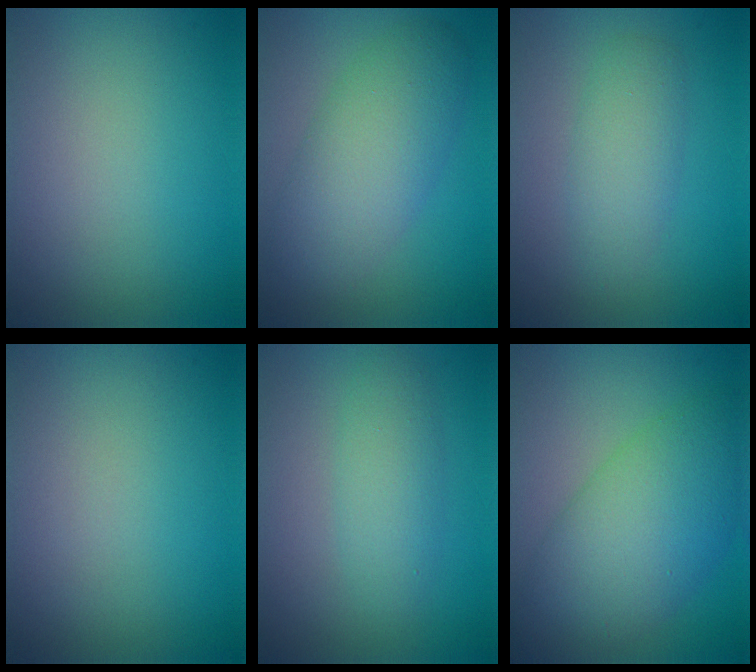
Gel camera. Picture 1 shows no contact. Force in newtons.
{"total": 5.9, "press": 5.9, "slide": 0.1}
{"total": 2.9, "press": 2.9, "slide": 0.1}
{"total": 0.0}
{"total": 2.8, "press": 2.8, "slide": 0.1}
{"total": 8.1, "press": 8.1, "slide": 0.1}